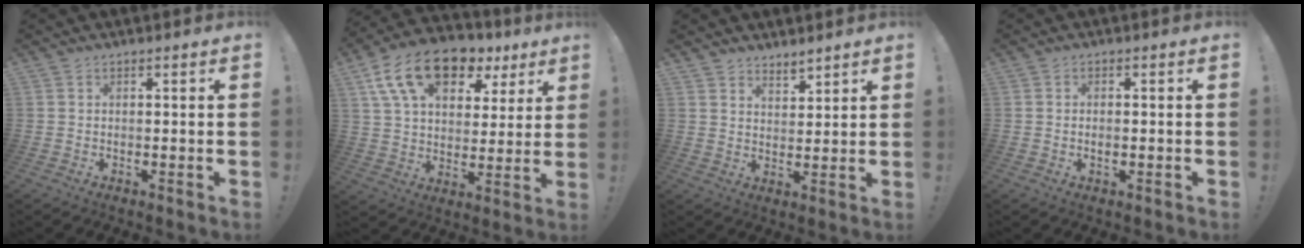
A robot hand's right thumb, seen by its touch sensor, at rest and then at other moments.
{"total": 18.4, "force": [10.0, 10.8, 11.1], "torque": [-0.173, -0.047, 0.180]}
{"total": 4.4, "force": [4.0, 1.7, 0.4], "torque": [0.010, -0.035, 0.072]}
{"total": 1.1, "force": [0.0, 0.6, 0.9], "torque": [-0.009, -0.001, -0.001]}